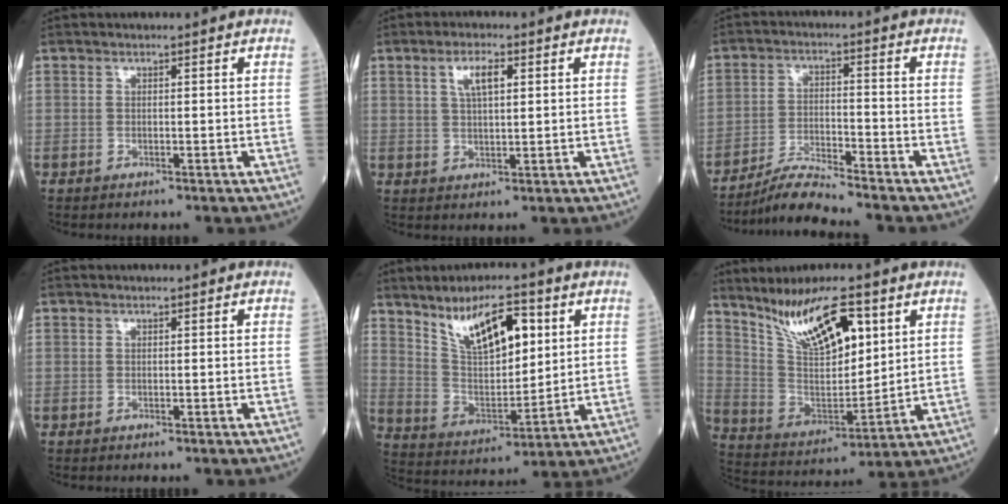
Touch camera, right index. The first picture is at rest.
{"total": 4.4, "force": [1.8, 1.3, 3.8], "torque": [-0.074, 0.007, 0.034]}
{"total": 5.8, "force": [-5.5, -1.1, 1.5], "torque": [-0.032, -0.016, -0.104]}
{"total": 0.0}
{"total": 12.7, "force": [6.3, 4.8, 9.9], "torque": [-0.178, 0.014, 0.125]}
{"total": 14.9, "force": [8.6, 4.4, 11.4], "torque": [-0.212, 0.008, 0.170]}